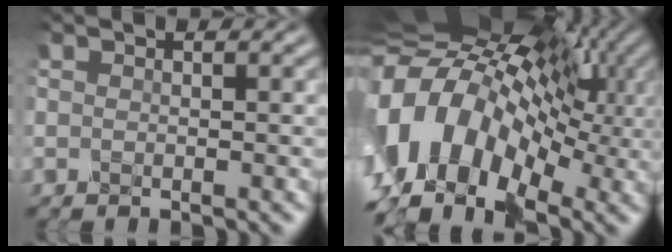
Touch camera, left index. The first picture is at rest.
{"total": 14.3, "force": [-1.6, 11.3, 8.6], "torque": [-0.191, 0.019, -0.041]}